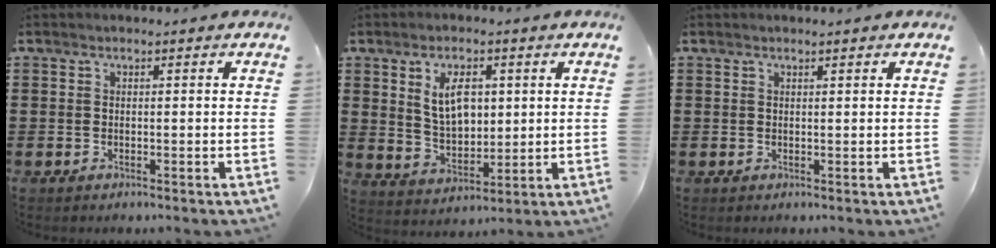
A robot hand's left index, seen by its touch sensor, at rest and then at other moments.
{"total": 6.9, "force": [2.4, 4.0, 5.1], "torque": [-0.097, 0.006, 0.038]}
{"total": 0.9, "force": [0.7, 0.0, 0.5], "torque": [-0.012, 0.000, 0.013]}